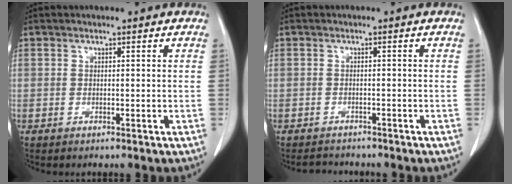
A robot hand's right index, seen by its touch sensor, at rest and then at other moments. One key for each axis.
{"total": 2.4, "fx": -2.2, "fy": 0.8, "fz": 0.2, "tx": -0.003, "ty": -0.005, "tz": -0.033}